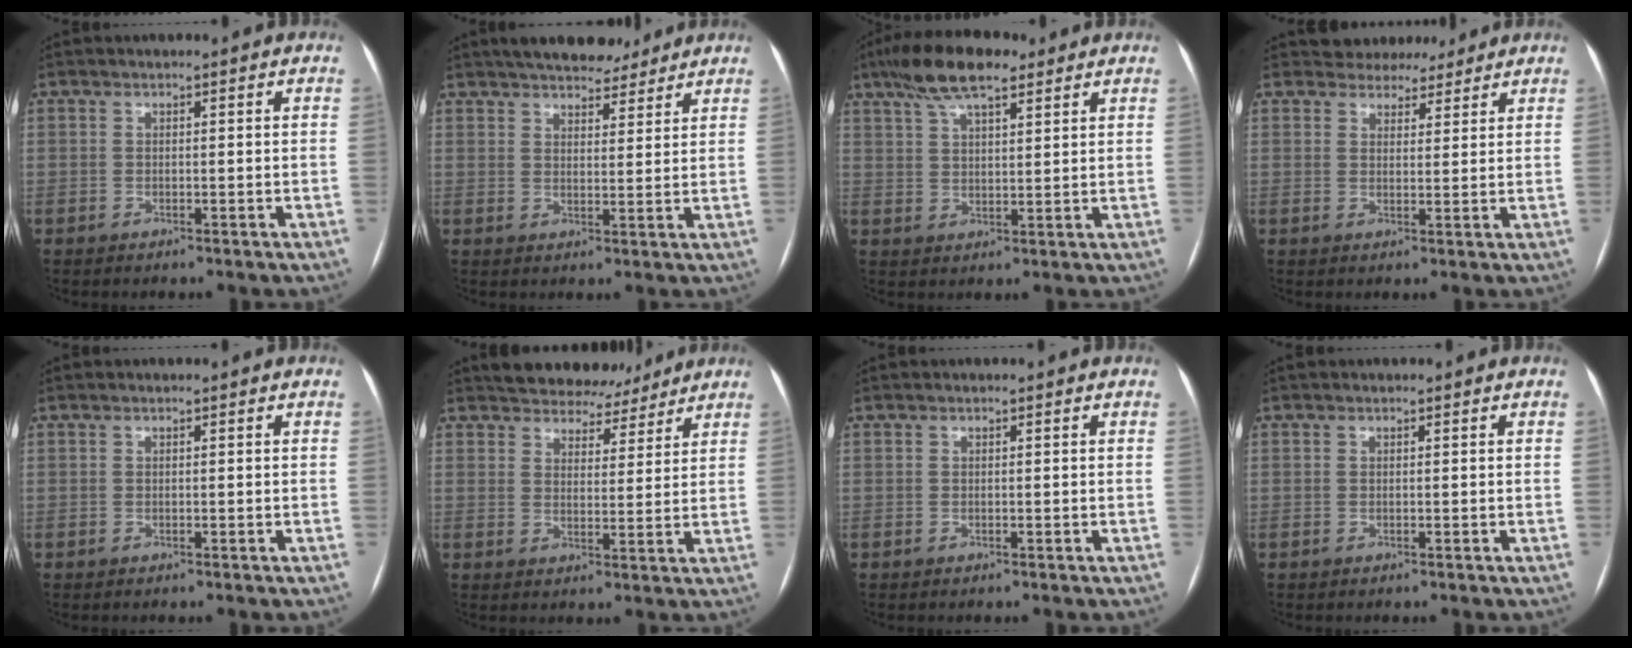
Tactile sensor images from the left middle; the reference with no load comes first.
{"total": 10.6, "force": [9.1, 3.4, 4.2], "torque": [-0.050, 0.013, 0.127]}
{"total": 9.9, "force": [6.9, 2.9, 6.5], "torque": [-0.125, 0.021, 0.119]}
{"total": 5.3, "force": [4.8, 2.2, 0.3], "torque": [0.002, 0.004, 0.063]}
{"total": 0.0}
{"total": 10.0, "force": [9.0, 3.8, 2.0], "torque": [-0.013, 0.008, 0.118]}
{"total": 0.0}
{"total": 0.0}